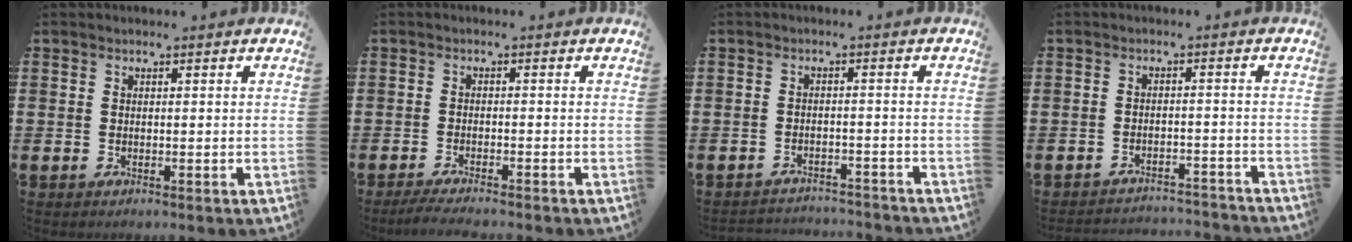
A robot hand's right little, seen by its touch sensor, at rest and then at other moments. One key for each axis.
{"total": 1.7, "fx": -1.4, "fy": 0.0, "fz": 1.0, "tx": -0.015, "ty": 0.004, "tz": -0.026}
{"total": 1.9, "fx": -1.9, "fy": 0.1, "fz": -0.2, "tx": -0.005, "ty": 0.003, "tz": -0.043}
{"total": 2.3, "fx": -2.3, "fy": 0.1, "fz": -0.1, "tx": -0.005, "ty": 0.004, "tz": -0.051}